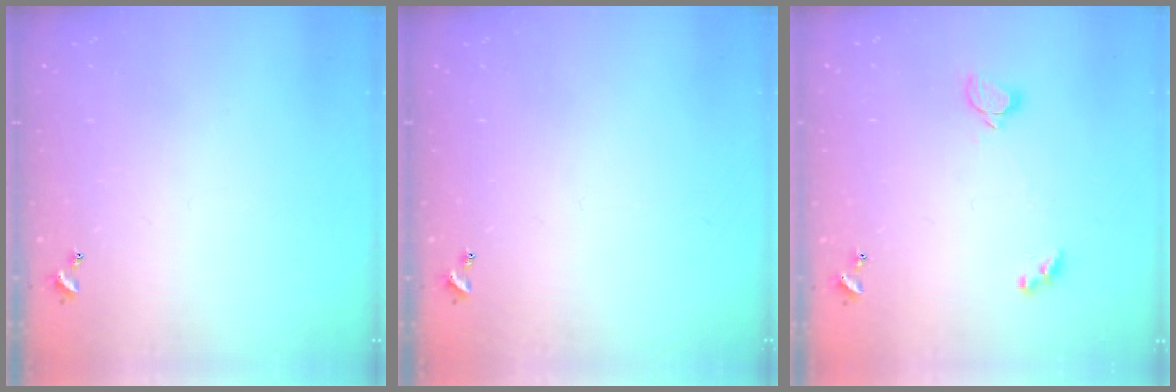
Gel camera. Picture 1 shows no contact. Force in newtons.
{"total": 0.0}
{"total": 1.8, "press": 1.6, "slide": 0.8}